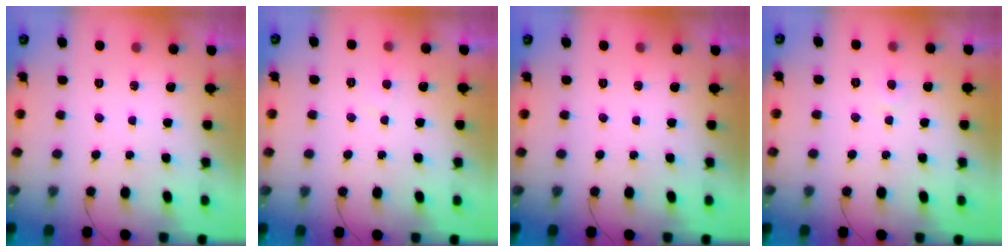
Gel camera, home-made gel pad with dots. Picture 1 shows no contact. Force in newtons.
{"total": 3.5, "press": 3.5, "slide": 0.4}
{"total": 0.0}
{"total": 3.3, "press": 3.3, "slide": 0.3}